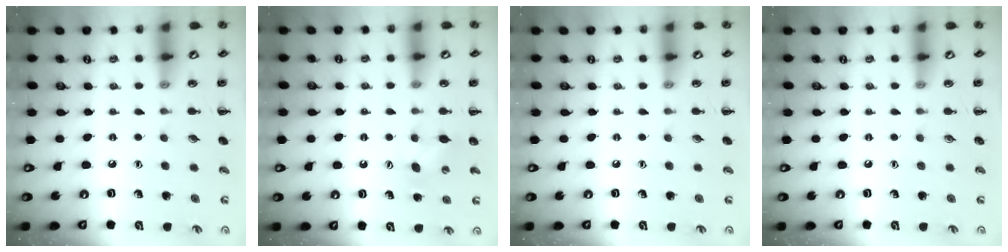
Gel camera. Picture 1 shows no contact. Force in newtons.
{"total": 4.2, "press": 4.1, "slide": 1.1}
{"total": 0.0}
{"total": 0.0}